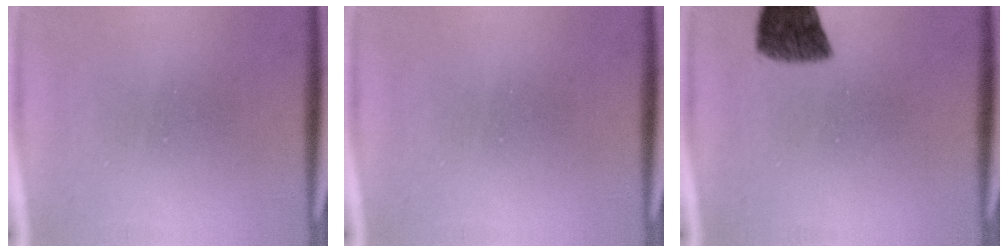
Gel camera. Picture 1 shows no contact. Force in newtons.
{"total": 0.0}
{"total": 7.8}